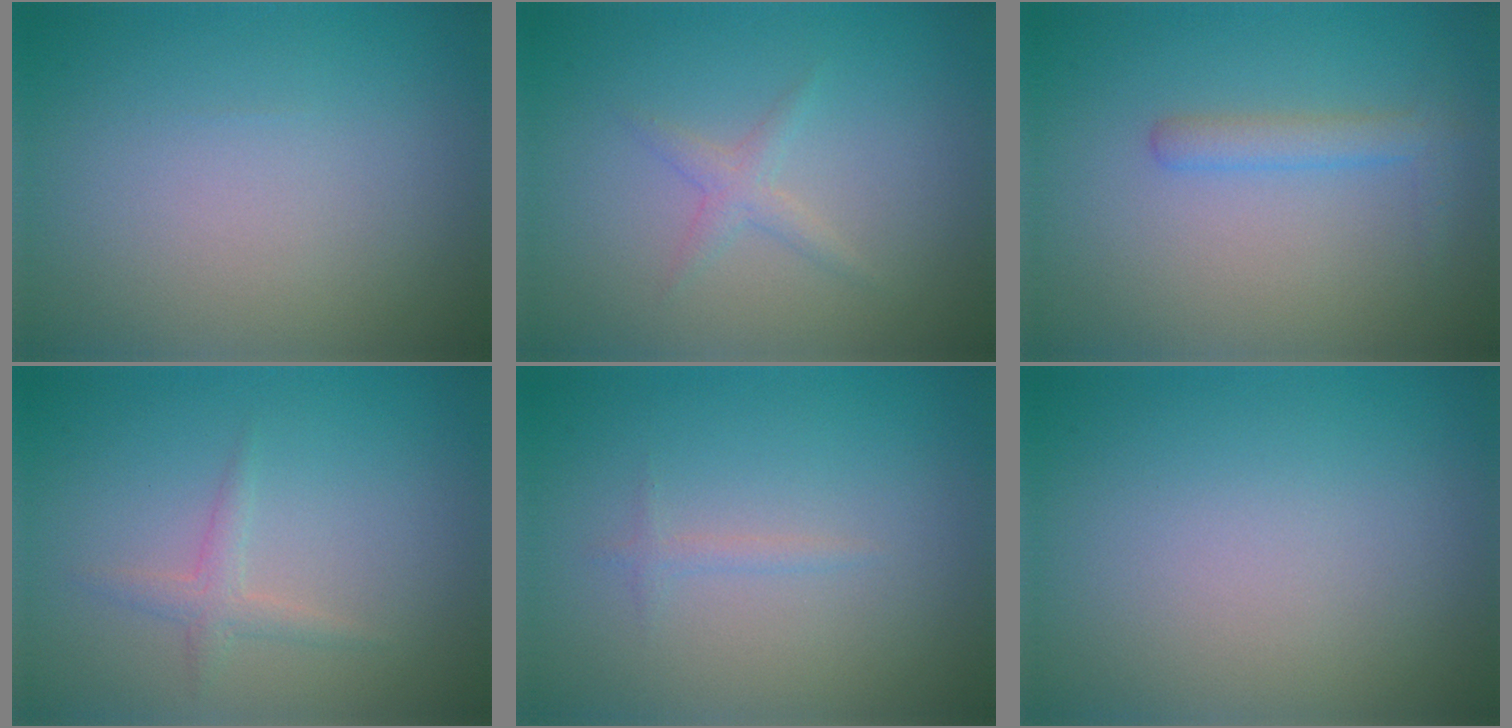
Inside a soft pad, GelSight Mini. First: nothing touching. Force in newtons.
{"total": 1.8, "press": 1.8, "slide": 0.1}
{"total": 1.9, "press": 1.9, "slide": 0.2}
{"total": 1.3, "press": 1.3, "slide": 0.1}
{"total": 0.7, "press": 0.7, "slide": 0.0}
{"total": 0.0}